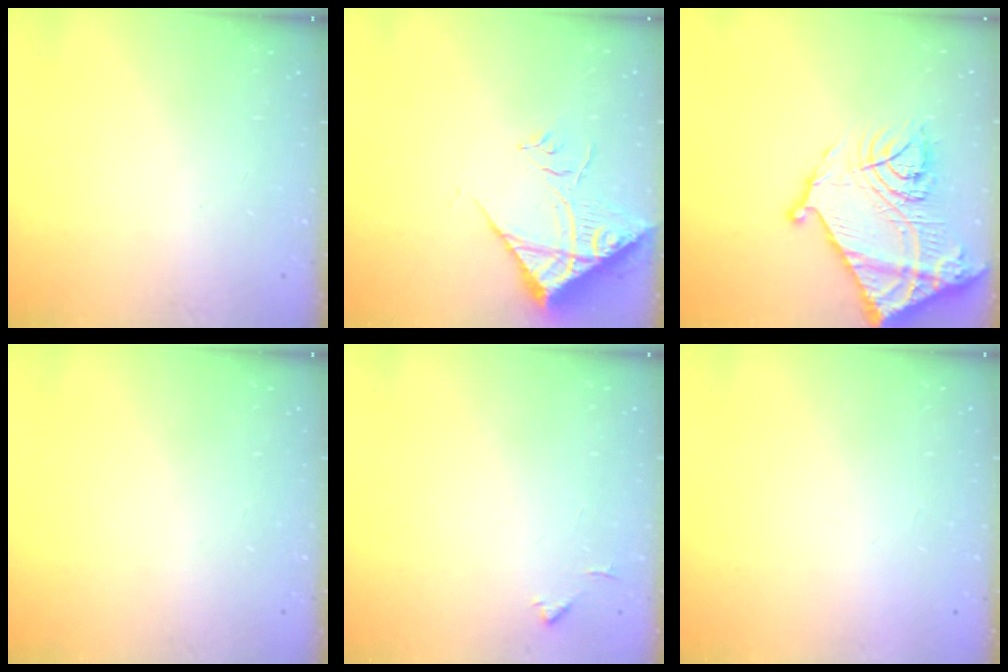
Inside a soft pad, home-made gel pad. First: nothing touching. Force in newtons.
{"total": 11.7, "press": 11.6, "slide": 1.5}
{"total": 22.6, "press": 22.5, "slide": 2.0}
{"total": 0.0}
{"total": 3.5, "press": 3.5, "slide": 0.5}
{"total": 1.5, "press": 1.5, "slide": 0.1}